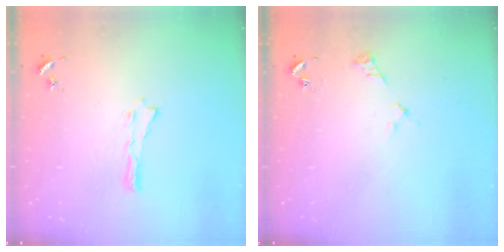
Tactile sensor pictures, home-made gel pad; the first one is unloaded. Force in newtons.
{"total": 2.5, "press": 2.5, "slide": 0.3}